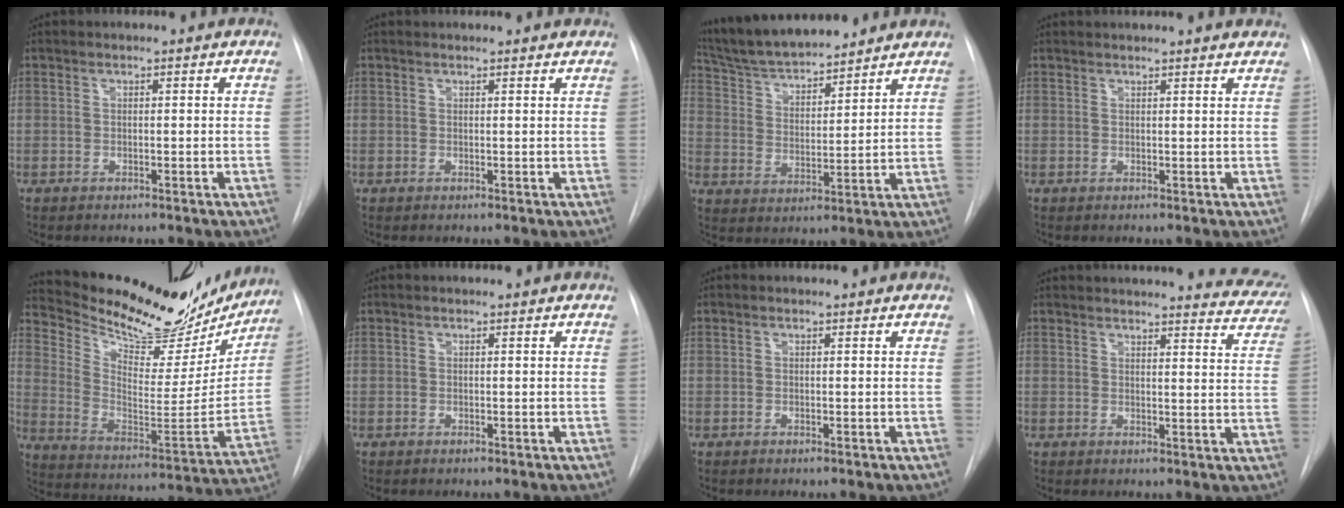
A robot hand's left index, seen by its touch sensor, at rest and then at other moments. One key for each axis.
{"total": 4.6, "fx": 4.4, "fy": 0.7, "fz": 1.2, "tx": -0.015, "ty": 0.021, "tz": 0.044}
{"total": 14.5, "fx": 13.2, "fy": 2.2, "fz": 5.4, "tx": -0.099, "ty": 0.021, "tz": 0.231}
{"total": 9.4, "fx": 9.0, "fy": 1.0, "fz": 2.7, "tx": -0.028, "ty": 0.020, "tz": 0.094}
{"total": 27.3, "fx": 24.3, "fy": 7.6, "fz": 10.0, "tx": -0.165, "ty": -0.047, "tz": 0.340}
{"total": 0.0}
{"total": 0.0}
{"total": 15.7, "fx": 15.1, "fy": 2.1, "fz": 3.6, "tx": -0.027, "ty": -0.041, "tz": 0.156}